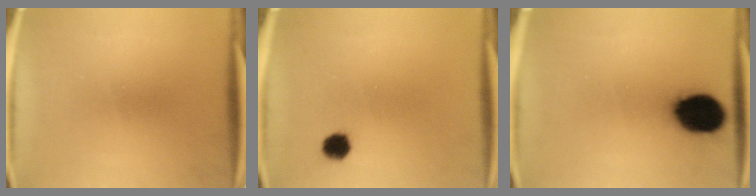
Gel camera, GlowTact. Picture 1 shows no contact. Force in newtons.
{"total": 3.3}
{"total": 15.5}